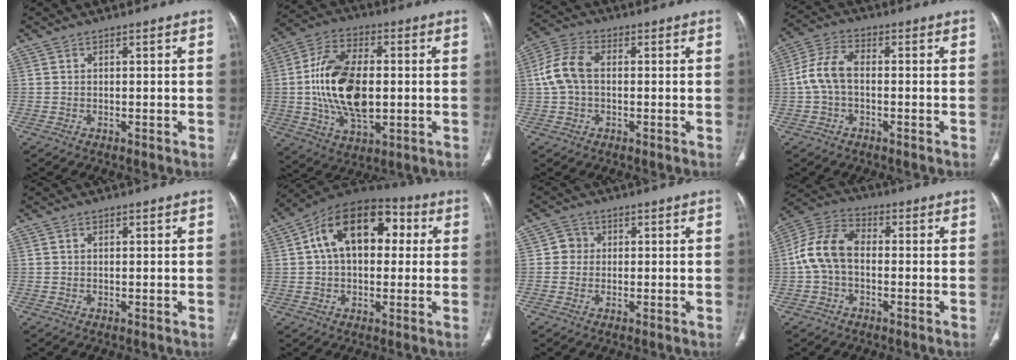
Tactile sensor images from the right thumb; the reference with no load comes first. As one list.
[{"total": 17.7, "force": [-0.1, 10.0, 14.6], "torque": [-0.268, 0.007, 0.001]}, {"total": 7.9, "force": [0.3, 5.0, 6.0], "torque": [-0.130, 0.025, 0.000]}, {"total": 7.1, "force": [-0.6, 4.1, 5.8], "torque": [-0.121, 0.022, -0.019]}, {"total": 0.6, "force": [0.2, 0.4, 0.4], "torque": [-0.004, 0.001, 0.003]}, {"total": 17.6, "force": [3.7, 11.0, 13.2], "torque": [-0.179, 0.032, 0.049]}, {"total": 2.9, "force": [0.2, 2.8, 0.7], "torque": [0.009, 0.007, -0.001]}, {"total": 10.2, "force": [-0.6, 6.7, 7.6], "torque": [-0.146, 0.031, -0.024]}]